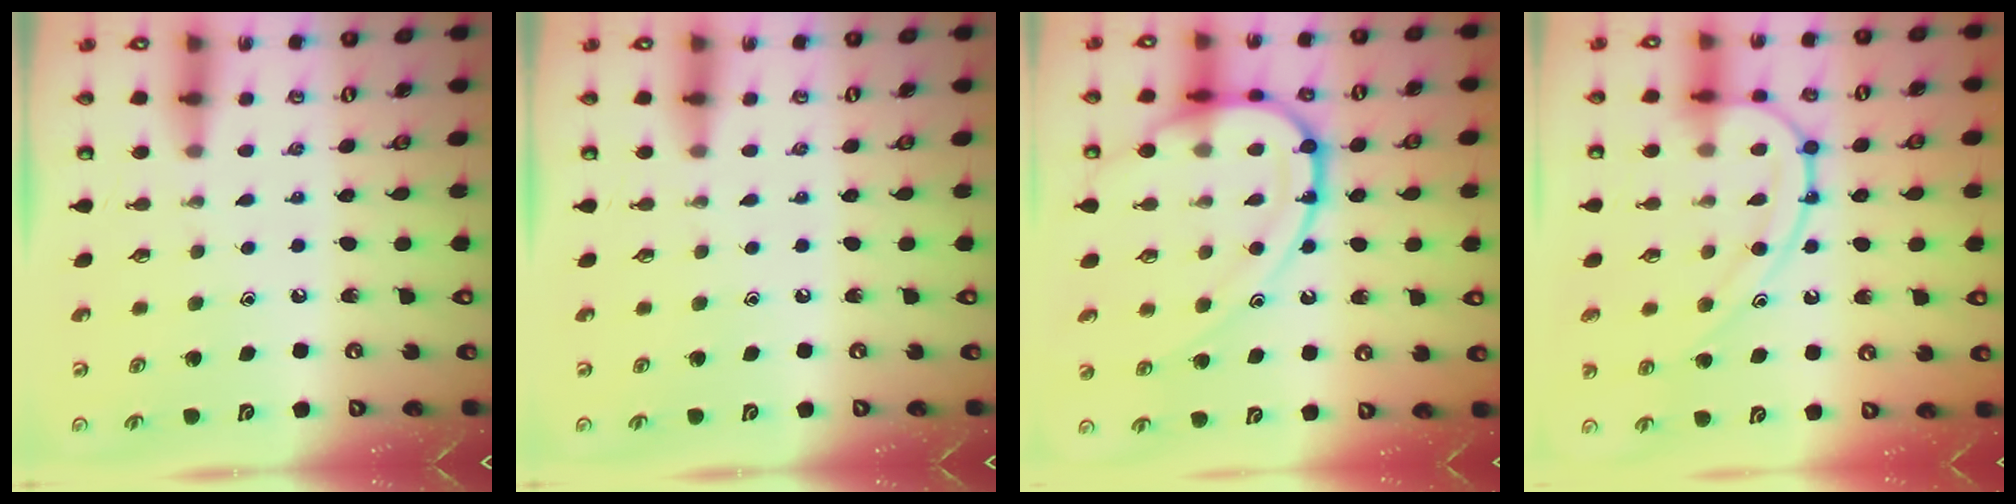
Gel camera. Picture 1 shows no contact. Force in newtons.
{"total": 0.0}
{"total": 16.5, "press": 16.4, "slide": 2.0}
{"total": 13.7, "press": 13.6, "slide": 0.8}